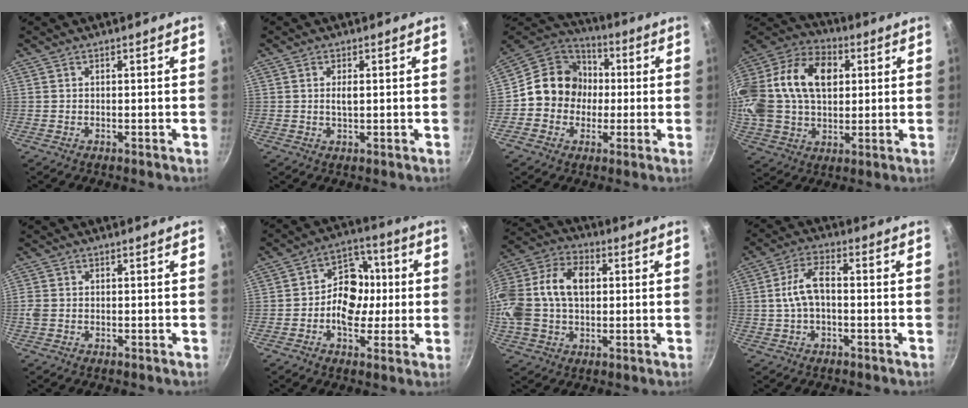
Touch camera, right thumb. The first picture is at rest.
{"total": 2.1, "force": [0.3, 0.8, 1.9], "torque": [-0.033, 0.000, 0.007]}
{"total": 13.5, "force": [-0.4, 12.2, 5.7], "torque": [-0.055, 0.031, -0.024]}
{"total": 26.5, "force": [5.5, 18.4, 18.2], "torque": [-0.363, 0.029, 0.087]}
{"total": 1.8, "force": [-0.4, 1.5, 1.0], "torque": [-0.022, 0.001, -0.009]}
{"total": 12.1, "force": [-0.3, 9.1, 7.9], "torque": [-0.077, 0.019, -0.023]}
{"total": 19.8, "force": [1.8, 13.8, 14.0], "torque": [-0.279, 0.040, 0.022]}
{"total": 7.1, "force": [-0.4, 3.7, 6.0], "torque": [-0.114, 0.028, -0.012]}